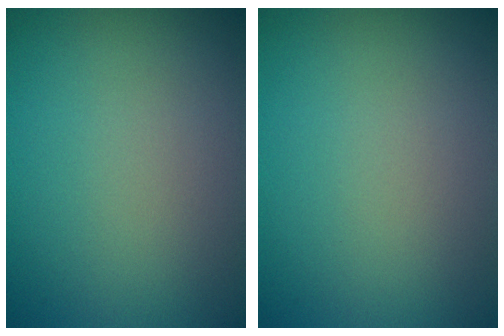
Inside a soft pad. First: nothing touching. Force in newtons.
{"total": 0.0}